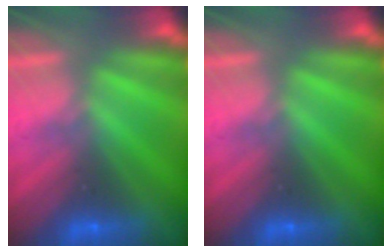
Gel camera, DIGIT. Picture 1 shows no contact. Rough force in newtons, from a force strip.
{"total": 0.0}